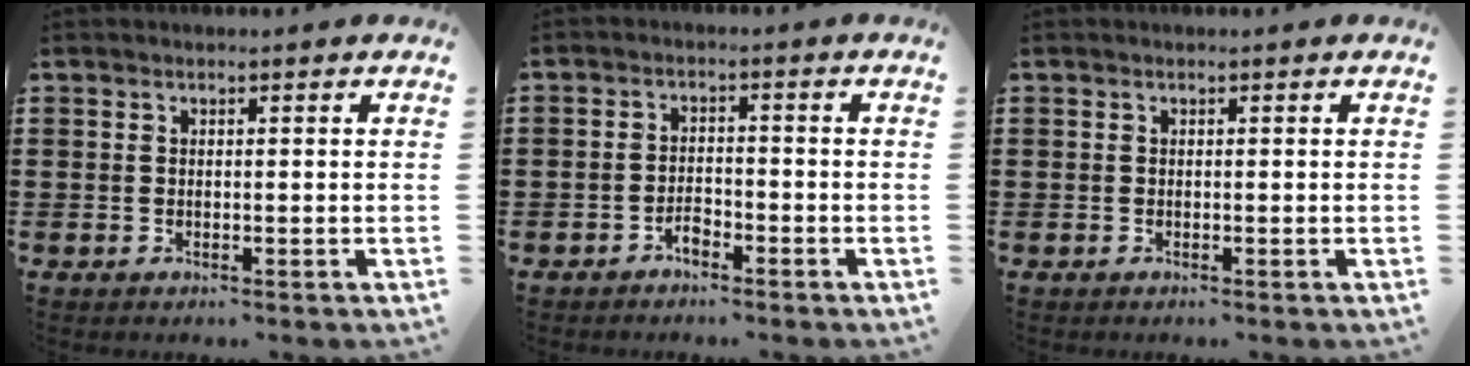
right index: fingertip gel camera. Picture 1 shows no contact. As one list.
[{"total": 2.3, "force": [-1.8, 1.1, 0.9], "torque": [-0.022, 0.004, -0.038]}, {"total": 0.0}]